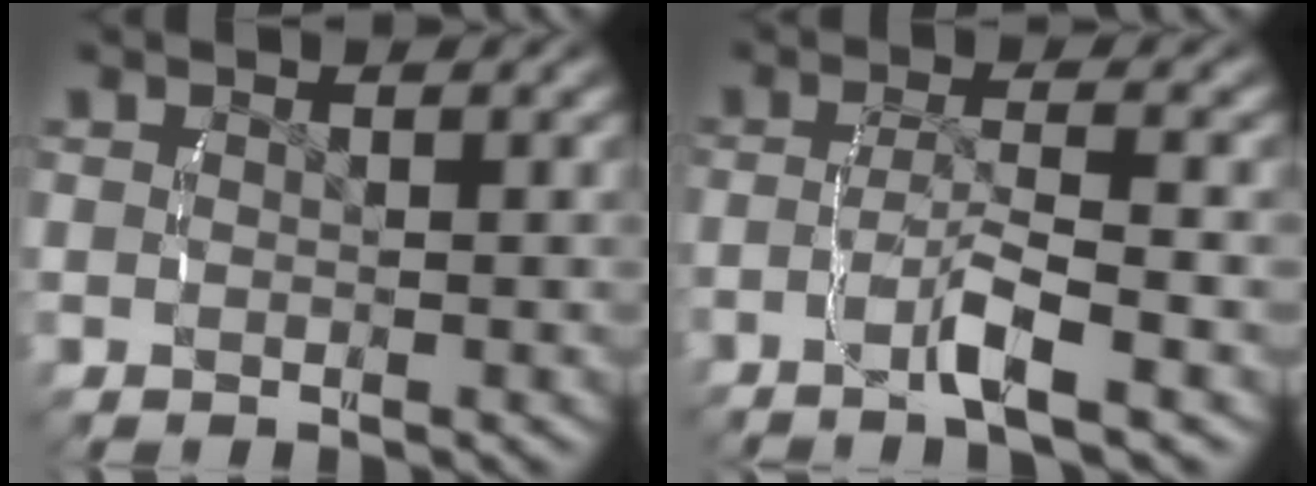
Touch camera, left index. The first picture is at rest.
{"total": 3.5, "force": [-2.0, -0.2, 2.8], "torque": [-0.053, 0.001, -0.034]}